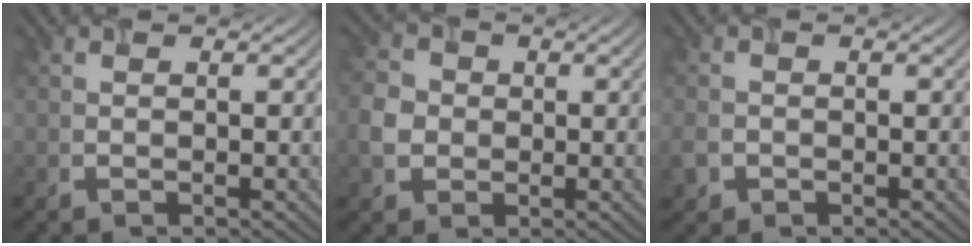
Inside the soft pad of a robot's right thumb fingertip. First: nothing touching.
{"total": 4.1, "force": [-0.4, 3.7, 1.7], "torque": [-0.047, 0.004, -0.015]}
{"total": 2.2, "force": [-0.8, 1.8, 0.8], "torque": [-0.027, -0.007, -0.020]}